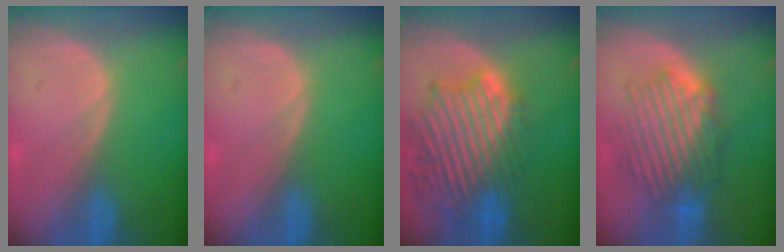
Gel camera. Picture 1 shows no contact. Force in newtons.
{"total": 0.0}
{"total": 13.6, "press": 11.7, "slide": 6.8}
{"total": 8.5, "press": 8.3, "slide": 1.9}